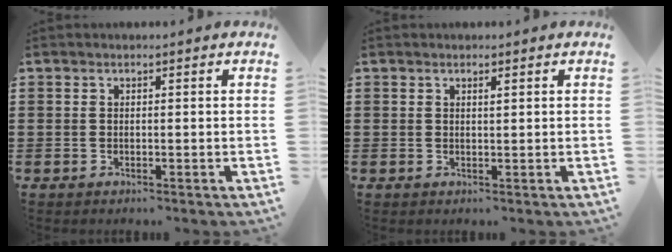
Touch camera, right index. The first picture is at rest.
{"total": 0.6, "force": [0.4, 0.1, 0.5], "torque": [-0.010, 0.000, 0.007]}